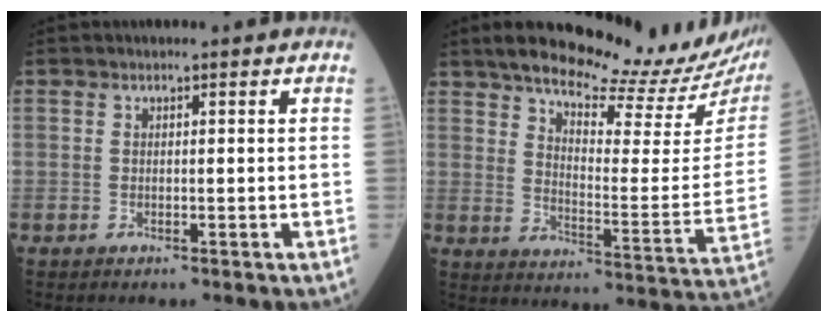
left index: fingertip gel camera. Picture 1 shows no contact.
{"total": 21.1, "force": [18.2, 3.0, 10.1], "torque": [-0.154, -0.057, 0.233]}